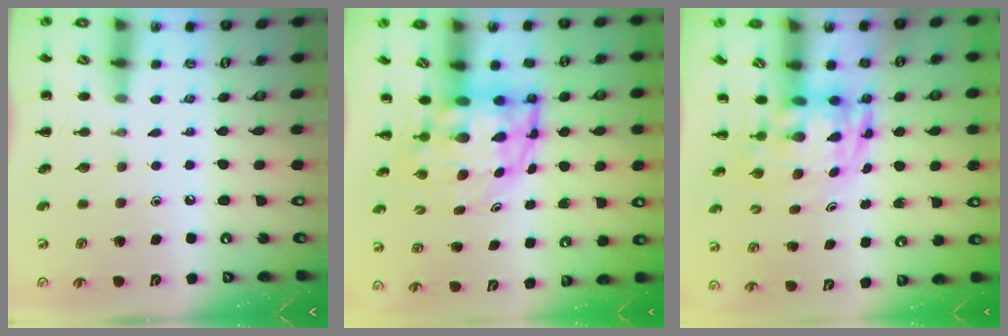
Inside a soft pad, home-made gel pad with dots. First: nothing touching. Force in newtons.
{"total": 6.6, "press": 6.3, "slide": 1.9}
{"total": 3.6, "press": 3.5, "slide": 0.8}